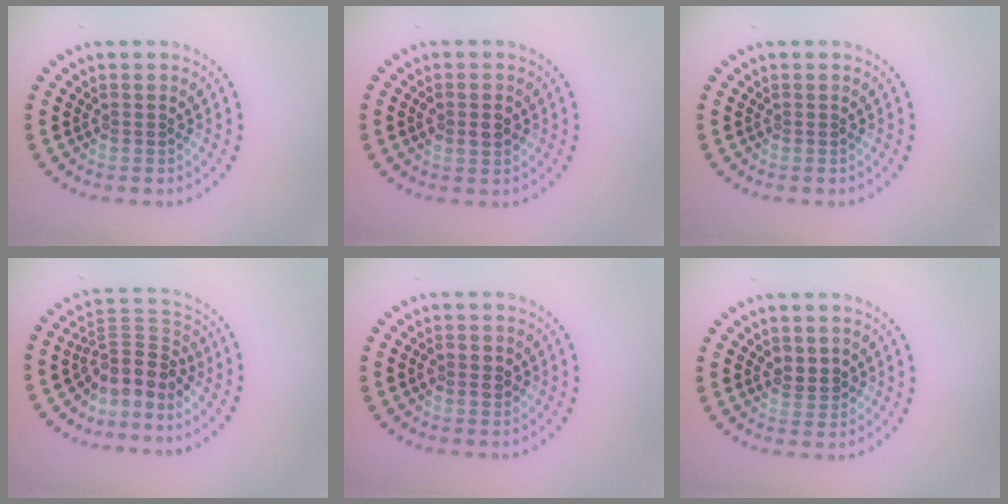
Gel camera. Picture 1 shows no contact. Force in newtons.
{"total": 1.8, "press": 1.8, "slide": 0.1}
{"total": 0.0}
{"total": 3.6, "press": 2.4, "slide": 2.7}
{"total": 1.5, "press": 1.5, "slide": 0.3}
{"total": 1.9, "press": 1.7, "slide": 0.7}